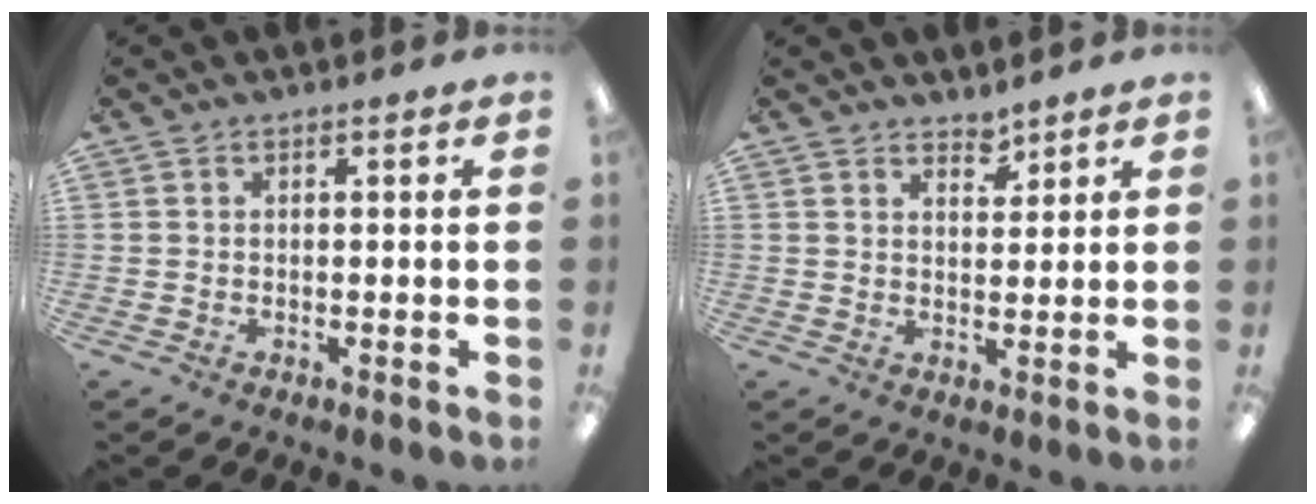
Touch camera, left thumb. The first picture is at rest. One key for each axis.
{"total": 3.4, "fx": 3.1, "fy": 1.3, "fz": 0.4, "tx": 0.004, "ty": -0.023, "tz": 0.056}